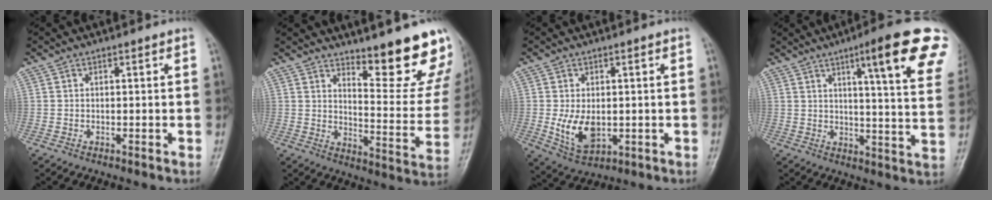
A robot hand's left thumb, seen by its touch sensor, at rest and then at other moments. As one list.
[{"total": 16.3, "force": [12.4, 3.5, 10.0], "torque": [-0.088, -0.114, 0.170]}, {"total": 7.6, "force": [-0.7, 4.7, 5.9], "torque": [-0.095, -0.014, 0.001]}, {"total": 17.8, "force": [9.6, 2.2, 14.9], "torque": [-0.172, -0.039, 0.118]}]